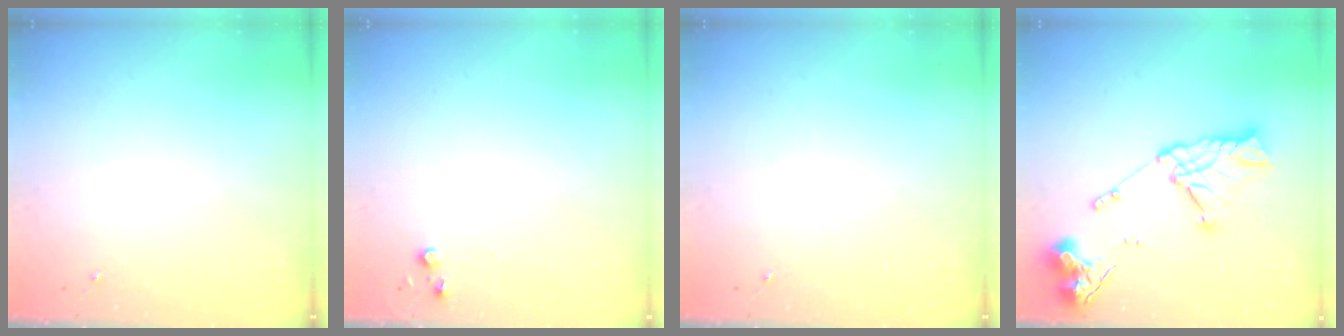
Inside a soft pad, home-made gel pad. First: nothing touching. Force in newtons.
{"total": 3.8, "press": 3.7, "slide": 0.5}
{"total": 0.0}
{"total": 17.1, "press": 17.0, "slide": 1.9}